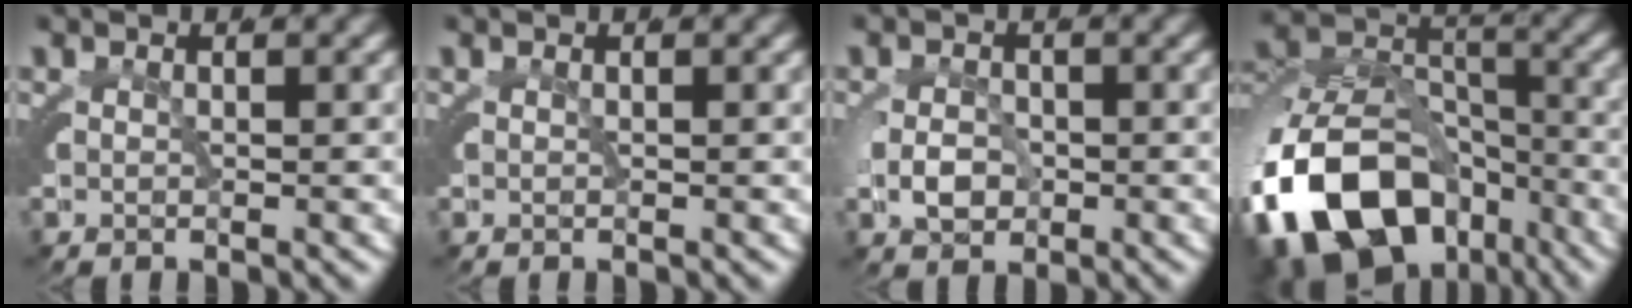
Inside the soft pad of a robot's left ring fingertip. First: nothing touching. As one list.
[{"total": 0.0}, {"total": 2.0, "force": [-0.6, 1.3, 1.3], "torque": [-0.022, -0.006, -0.006]}, {"total": 16.7, "force": [-7.7, 11.6, 9.2], "torque": [-0.189, -0.070, -0.104]}]